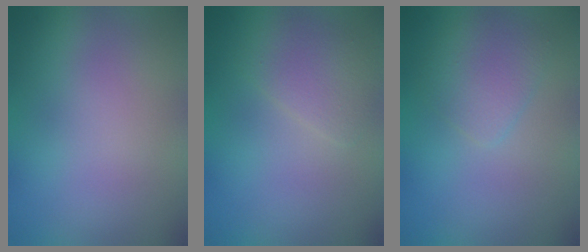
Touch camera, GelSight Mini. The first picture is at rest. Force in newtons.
{"total": 2.1, "press": 2.1, "slide": 0.0}
{"total": 2.3, "press": 2.3, "slide": 0.0}